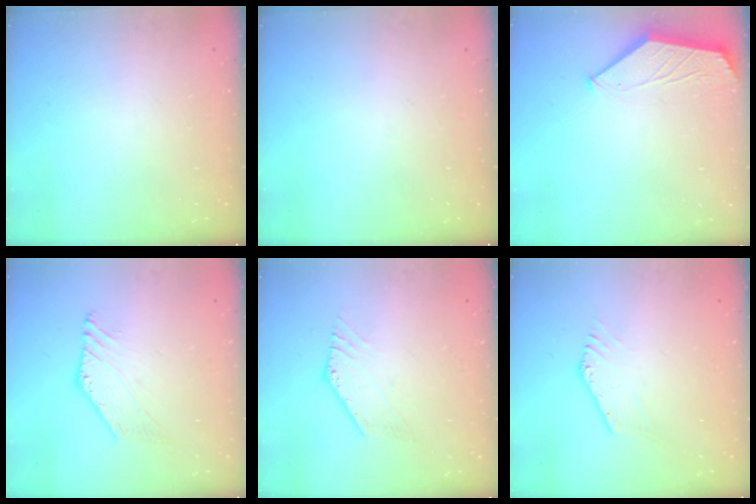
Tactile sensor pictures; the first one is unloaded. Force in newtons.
{"total": 0.0}
{"total": 1.5, "press": 1.5, "slide": 0.4}
{"total": 0.0}
{"total": 0.0}
{"total": 1.4, "press": 1.4, "slide": 0.4}